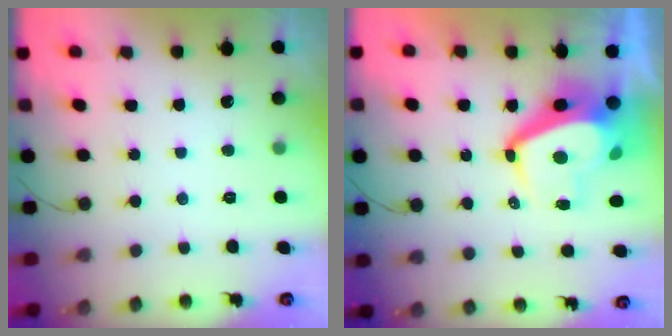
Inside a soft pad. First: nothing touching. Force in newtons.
{"total": 9.4, "press": 9.3, "slide": 1.1}